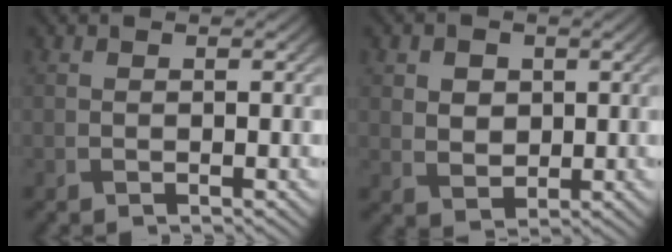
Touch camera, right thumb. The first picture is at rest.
{"total": 4.1, "force": [1.5, 3.2, 2.0], "torque": [-0.061, -0.001, 0.032]}